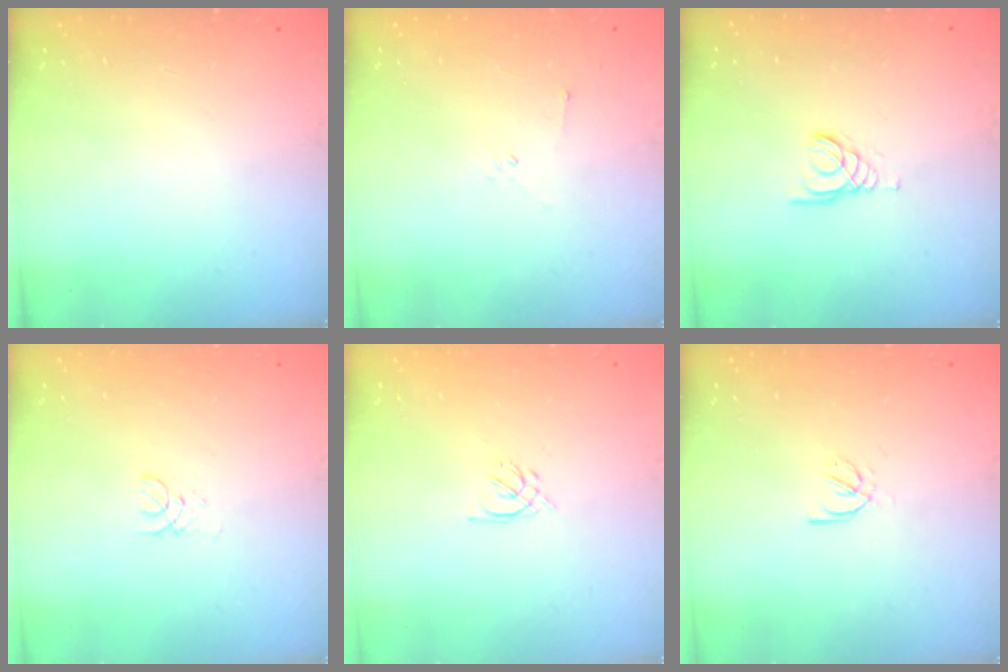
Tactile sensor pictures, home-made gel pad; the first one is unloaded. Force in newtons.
{"total": 2.2, "press": 2.1, "slide": 0.7}
{"total": 1.5, "press": 1.5, "slide": 0.1}
{"total": 1.0, "press": 1.0, "slide": 0.1}
{"total": 1.4, "press": 1.3, "slide": 0.5}
{"total": 2.3, "press": 2.2, "slide": 0.5}